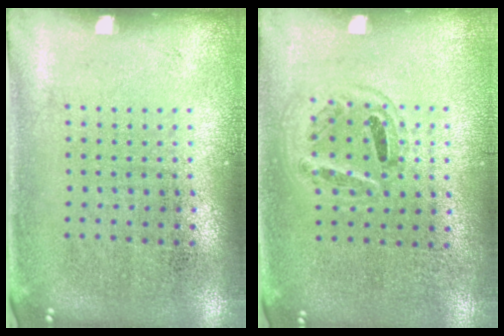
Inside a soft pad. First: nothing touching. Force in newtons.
{"total": 0.9, "press": 0.9, "slide": 0.2}